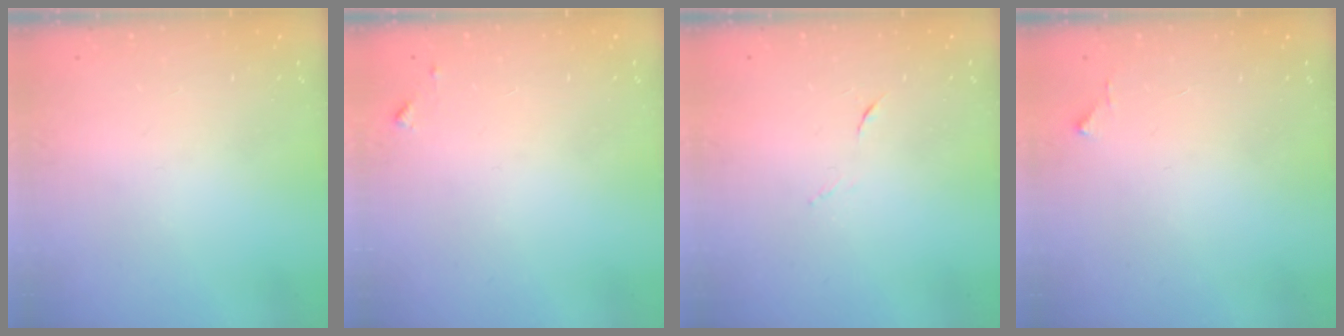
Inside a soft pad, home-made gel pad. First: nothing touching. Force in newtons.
{"total": 5.1, "press": 5.1, "slide": 0.4}
{"total": 4.1, "press": 4.0, "slide": 1.1}
{"total": 3.4, "press": 3.4, "slide": 0.4}